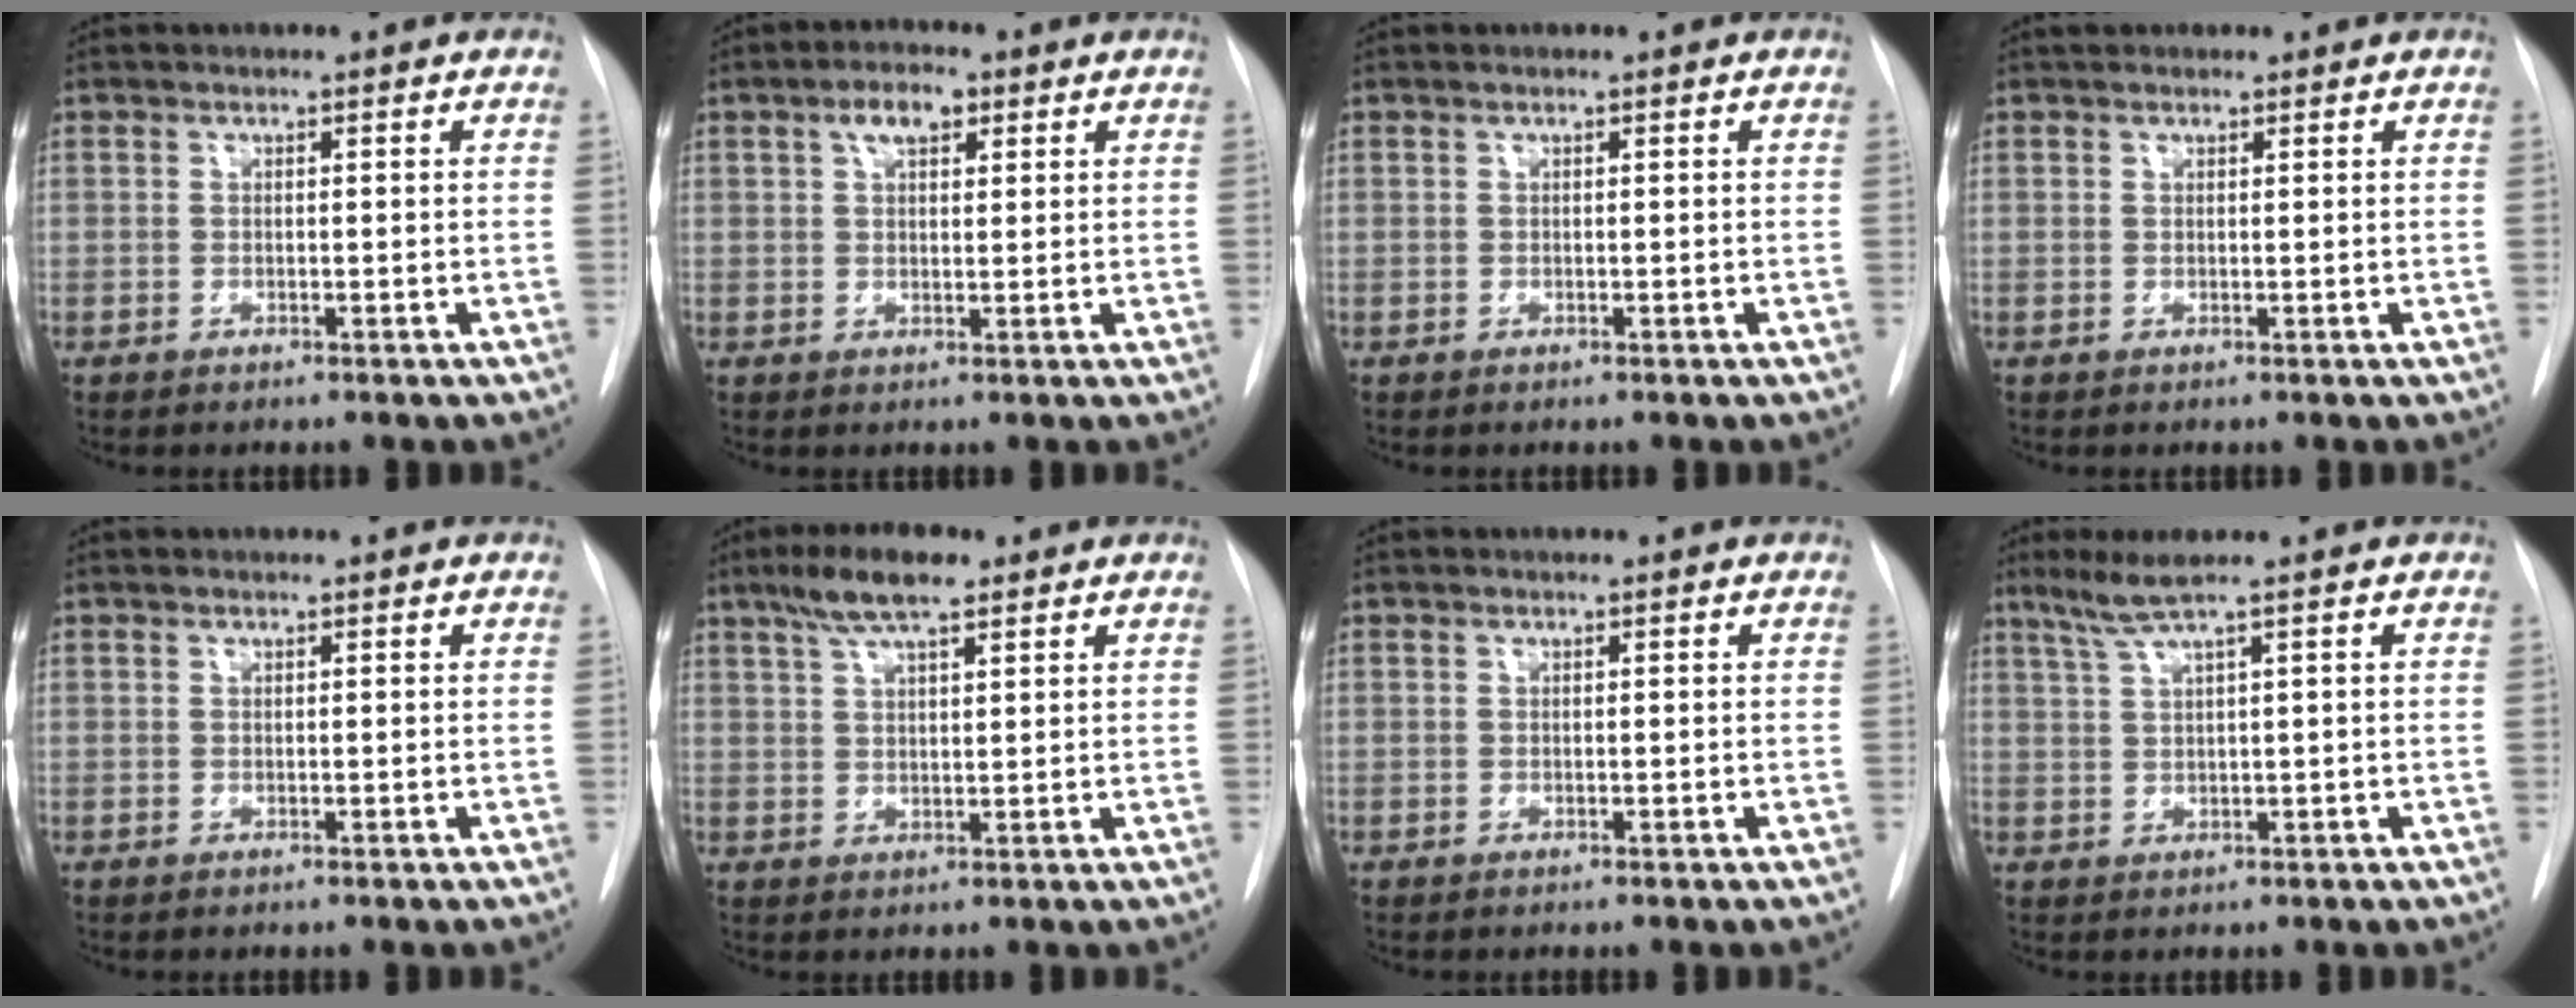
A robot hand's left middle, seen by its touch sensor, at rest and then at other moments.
{"total": 4.0, "force": [2.0, 1.9, 2.9], "torque": [-0.055, 0.013, 0.034]}
{"total": 0.0}
{"total": 1.7, "force": [1.4, 0.8, 0.4], "torque": [-0.008, 0.017, 0.019]}
{"total": 0.0}
{"total": 6.9, "force": [4.6, 1.5, 4.9], "torque": [-0.099, 0.015, 0.083]}
{"total": 0.0}
{"total": 3.7, "force": [2.4, -0.7, 2.8], "torque": [-0.071, 0.008, 0.055]}